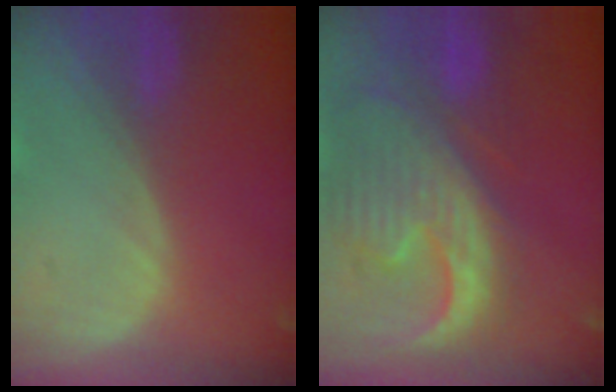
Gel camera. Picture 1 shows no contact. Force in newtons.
{"total": 13.4, "press": 11.5, "slide": 6.9}